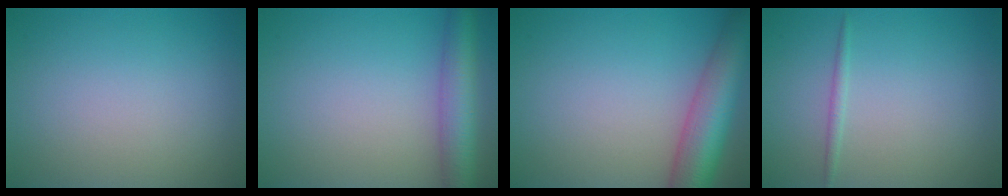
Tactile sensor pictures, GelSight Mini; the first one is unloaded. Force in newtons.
{"total": 5.1, "press": 5.1, "slide": 0.2}
{"total": 7.6, "press": 7.6, "slide": 0.4}
{"total": 0.7, "press": 0.7, "slide": 0.0}